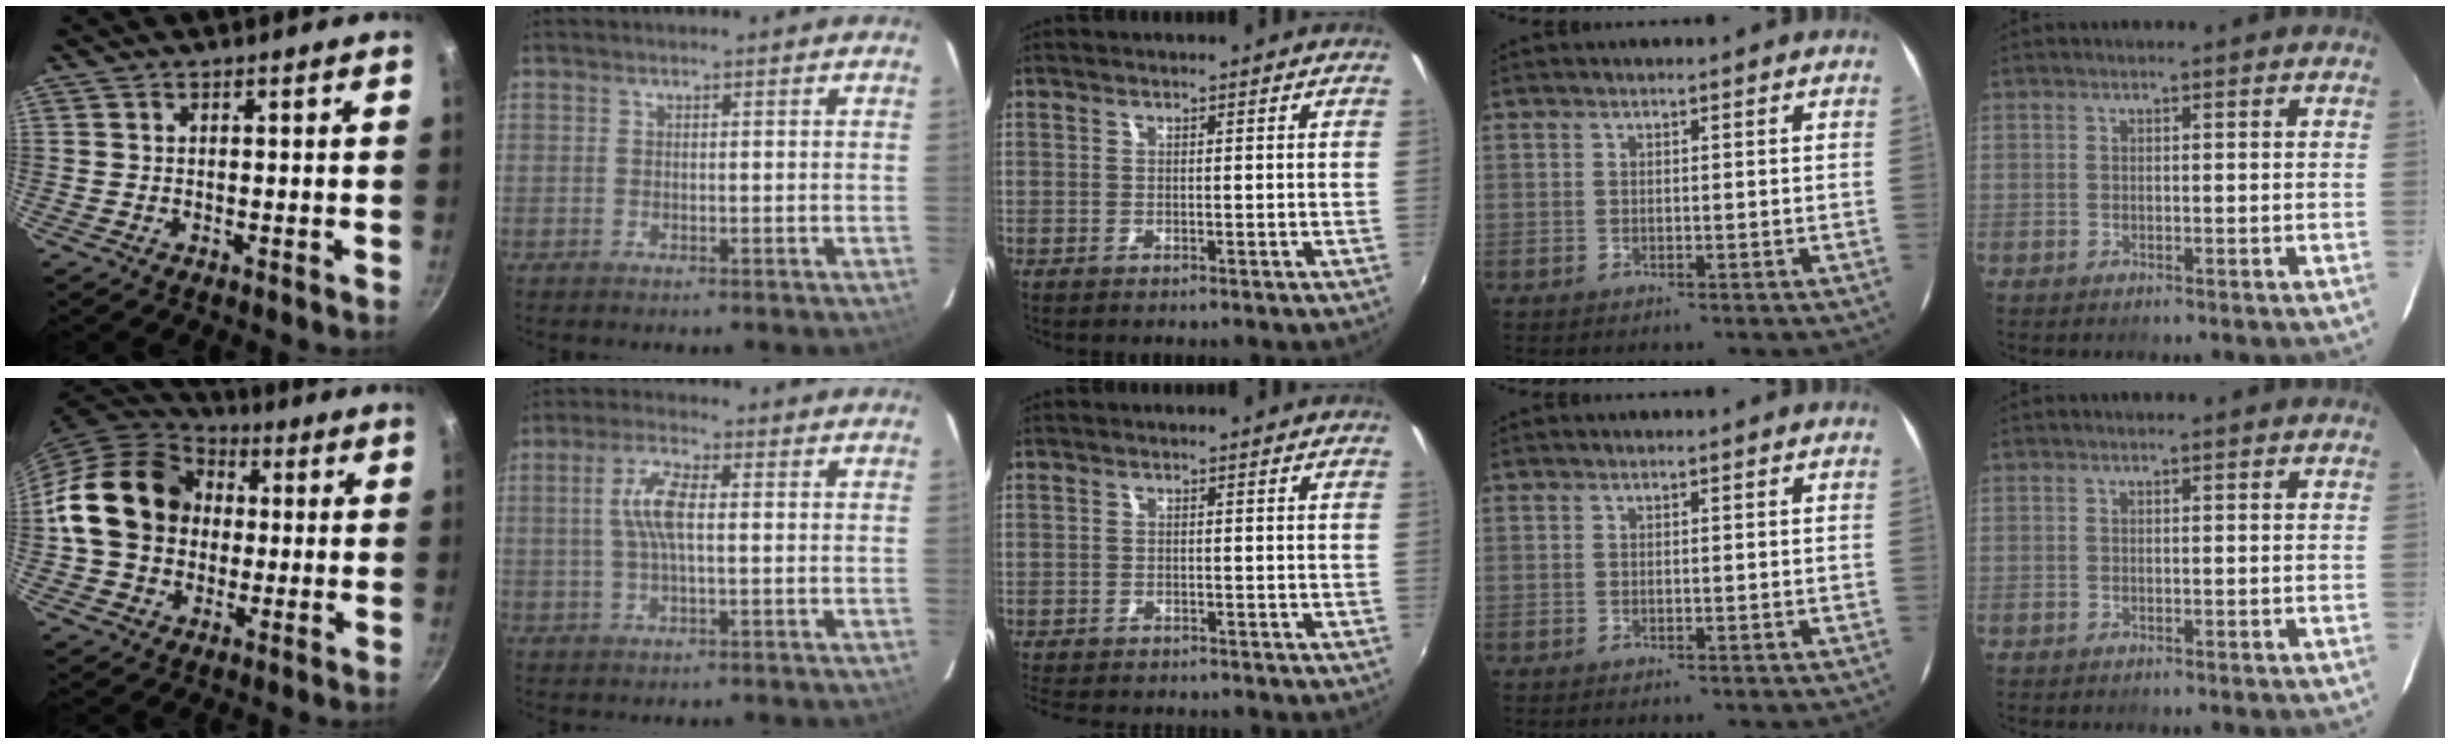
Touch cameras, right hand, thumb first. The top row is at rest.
{"thumb": {"total": 18.8, "force": [1.4, 15.3, 10.8], "torque": [-0.171, 0.033, 0.017]}, "index": {"total": 6.7, "force": [0.5, 2.1, 6.3], "torque": [-0.126, 0.010, 0.012]}, "middle": {"total": 5.4, "force": [-4.8, 1.7, 1.6], "torque": [-0.050, -0.012, -0.080]}}